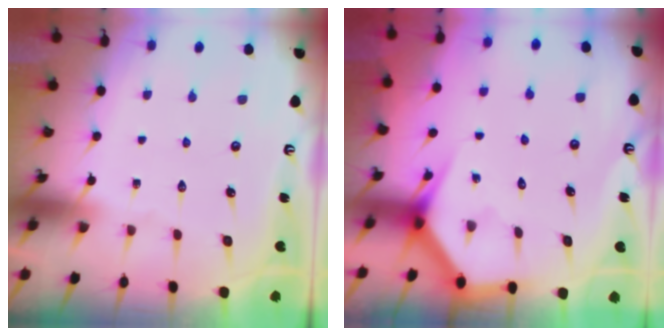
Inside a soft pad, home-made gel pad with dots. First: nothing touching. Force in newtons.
{"total": 3.4, "press": 3.4, "slide": 0.2}